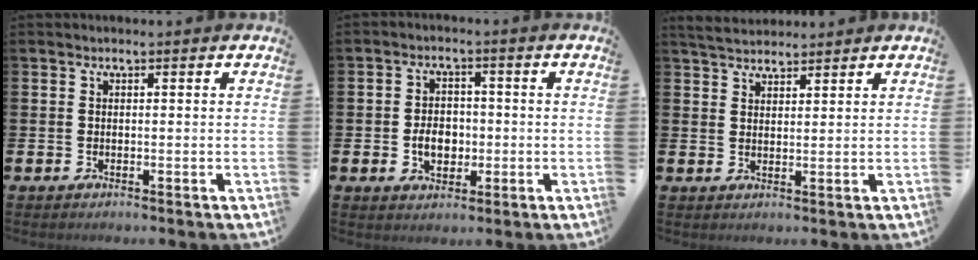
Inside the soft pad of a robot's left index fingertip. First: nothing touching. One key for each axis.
{"total": 4.3, "fx": -0.6, "fy": 3.1, "fz": 2.8, "tx": -0.032, "ty": -0.002, "tz": -0.018}
{"total": 5.8, "fx": 5.4, "fy": 1.6, "fz": 1.3, "tx": -0.043, "ty": -0.015, "tz": 0.101}